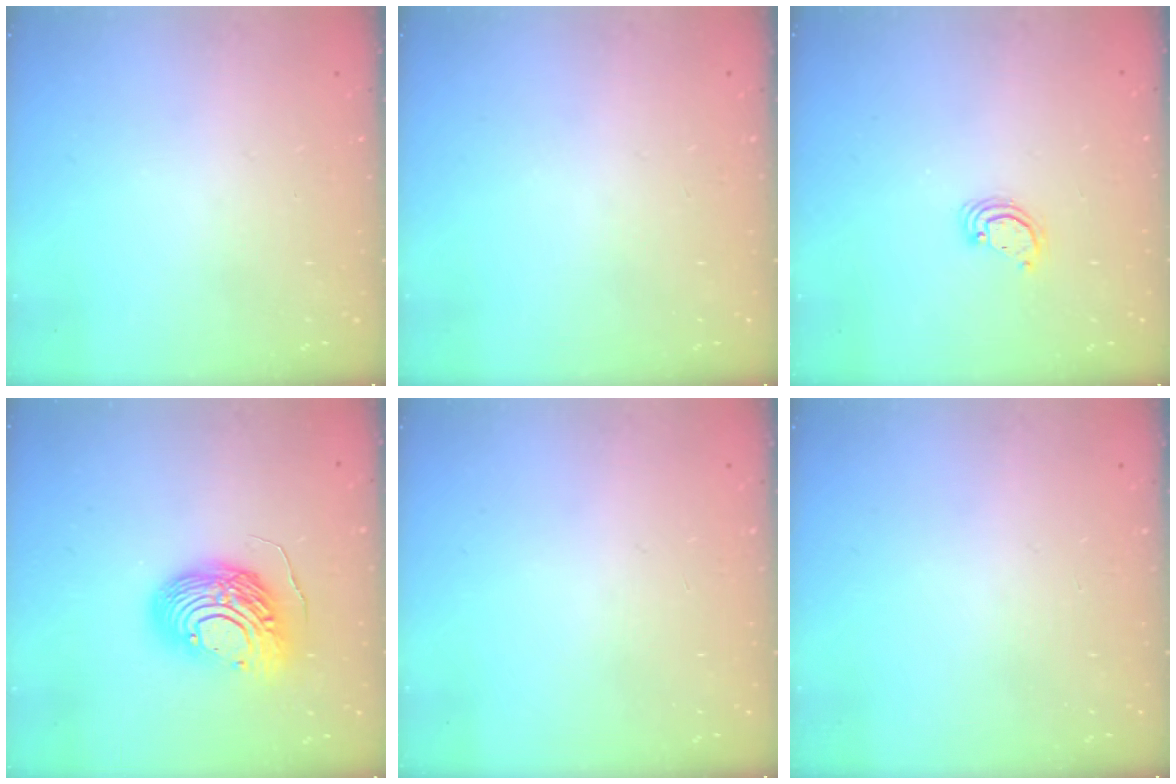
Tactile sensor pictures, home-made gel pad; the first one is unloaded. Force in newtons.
{"total": 0.0}
{"total": 2.5, "press": 2.5, "slide": 0.2}
{"total": 15.7, "press": 15.7, "slide": 1.3}
{"total": 0.0}
{"total": 0.0}